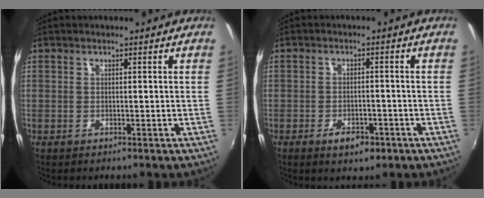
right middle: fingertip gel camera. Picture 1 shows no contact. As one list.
[{"total": 4.6, "force": [-2.7, 2.3, 2.8], "torque": [-0.063, -0.004, -0.041]}]